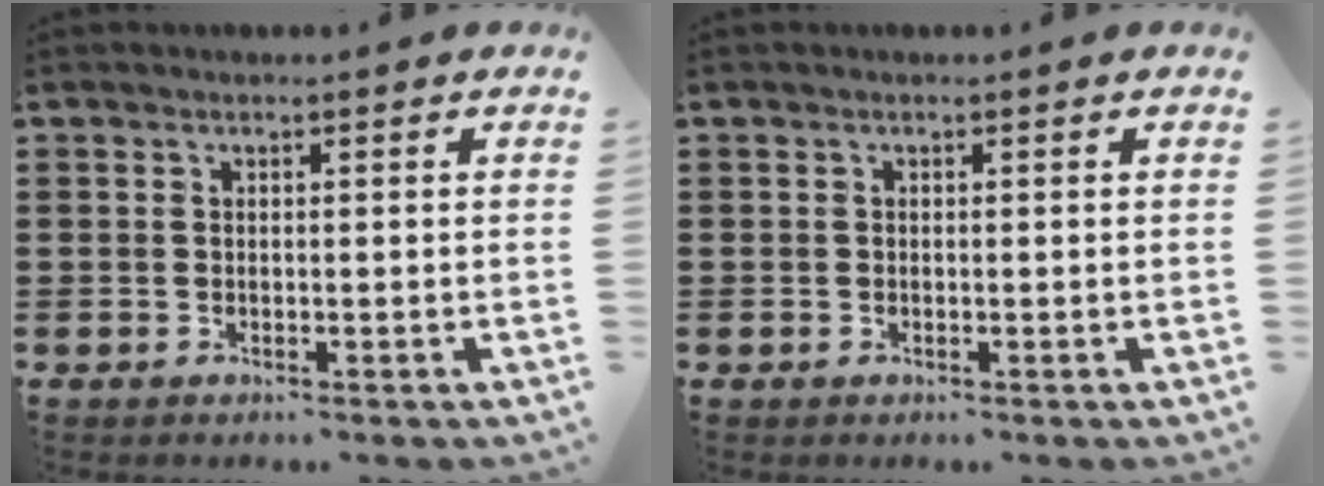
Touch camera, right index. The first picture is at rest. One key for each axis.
{"total": 0.0}